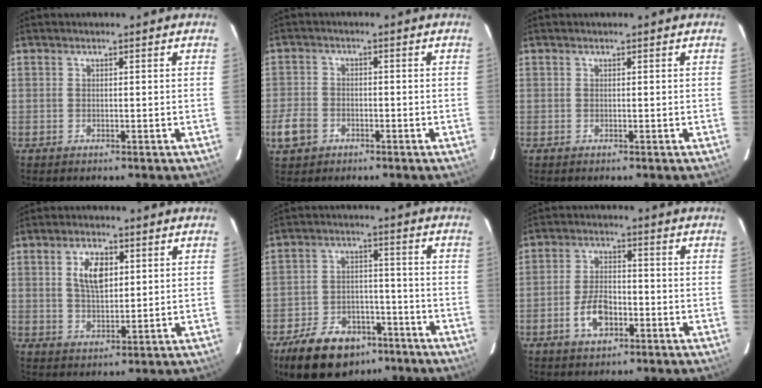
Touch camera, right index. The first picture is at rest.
{"total": 5.9, "force": [-2.9, 4.5, 2.5], "torque": [-0.068, 0.006, -0.051]}
{"total": 0.0}
{"total": 6.6, "force": [2.1, 3.3, 5.3], "torque": [-0.097, 0.007, 0.041]}
{"total": 15.0, "force": [-10.2, 8.7, 6.8], "torque": [-0.153, 0.014, -0.149]}
{"total": 6.8, "force": [-2.9, 3.7, 4.9], "torque": [-0.102, 0.006, -0.048]}